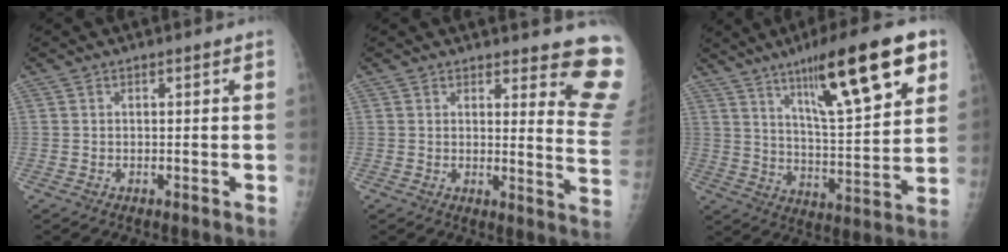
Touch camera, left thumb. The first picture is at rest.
{"total": 11.1, "force": [9.5, 2.3, 5.3], "torque": [-0.030, -0.097, 0.085]}
{"total": 21.6, "force": [11.3, 4.8, 17.7], "torque": [-0.247, -0.033, 0.181]}